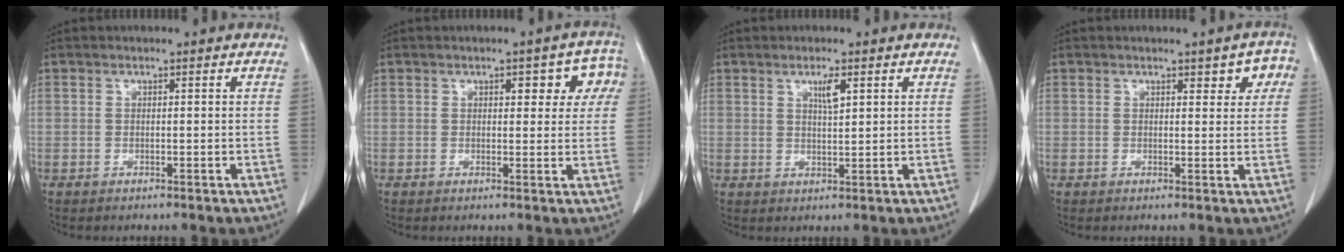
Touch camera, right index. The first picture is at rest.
{"total": 5.9, "force": [2.1, 3.0, 4.6], "torque": [-0.037, 0.022, 0.021]}
{"total": 2.7, "force": [1.4, 0.4, 2.3], "torque": [-0.042, -0.002, 0.026]}
{"total": 3.7, "force": [1.7, 1.8, 2.8], "torque": [-0.020, 0.009, 0.017]}